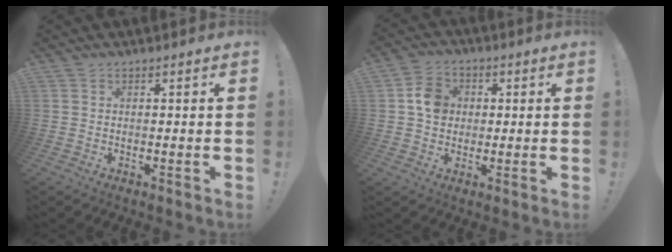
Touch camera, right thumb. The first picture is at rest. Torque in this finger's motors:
{"motor_torque": [0.56, 0.71, 0.36, 0.14, 0.00]}